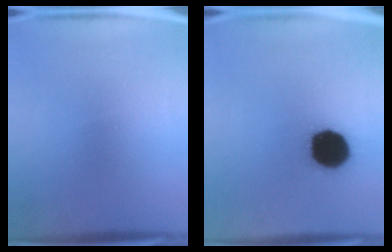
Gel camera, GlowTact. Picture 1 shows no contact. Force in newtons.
{"total": 15.1}